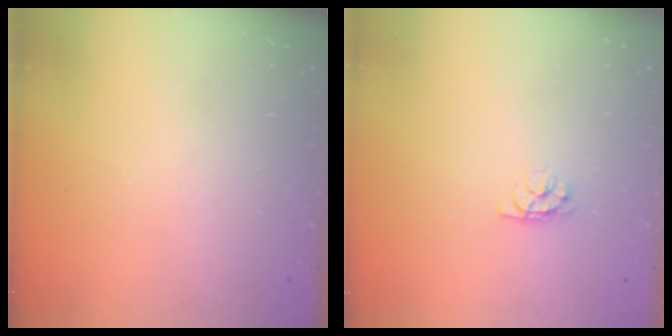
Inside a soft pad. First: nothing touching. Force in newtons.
{"total": 3.9, "press": 3.9, "slide": 0.3}